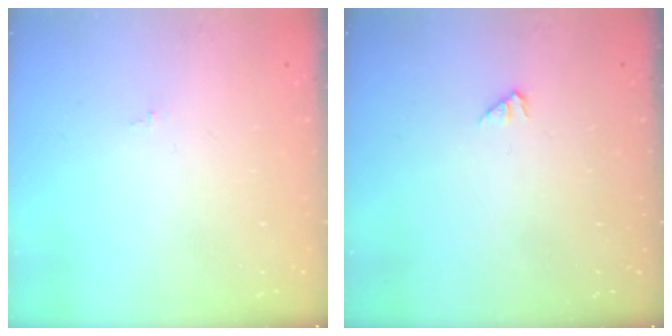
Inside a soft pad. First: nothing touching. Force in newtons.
{"total": 0.0}